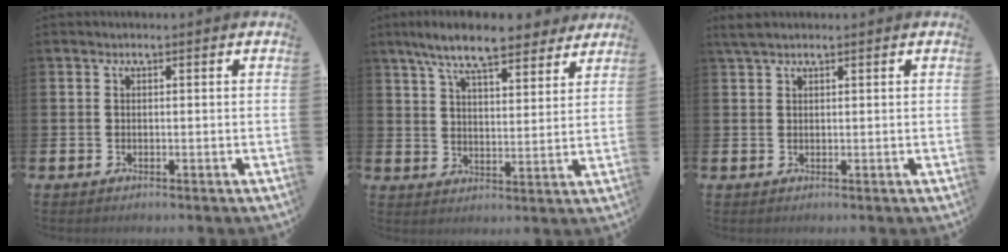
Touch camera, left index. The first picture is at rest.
{"total": 9.4, "force": [8.3, 2.0, 3.8], "torque": [-0.092, -0.034, 0.149]}
{"total": 2.0, "force": [1.7, 0.6, 1.1], "torque": [-0.024, 0.006, 0.030]}